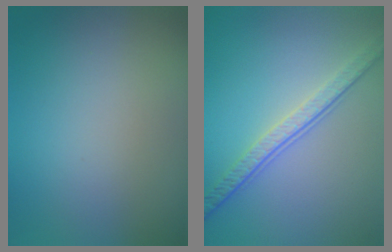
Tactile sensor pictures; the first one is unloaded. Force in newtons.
{"total": 4.2, "press": 3.0, "slide": 2.9}